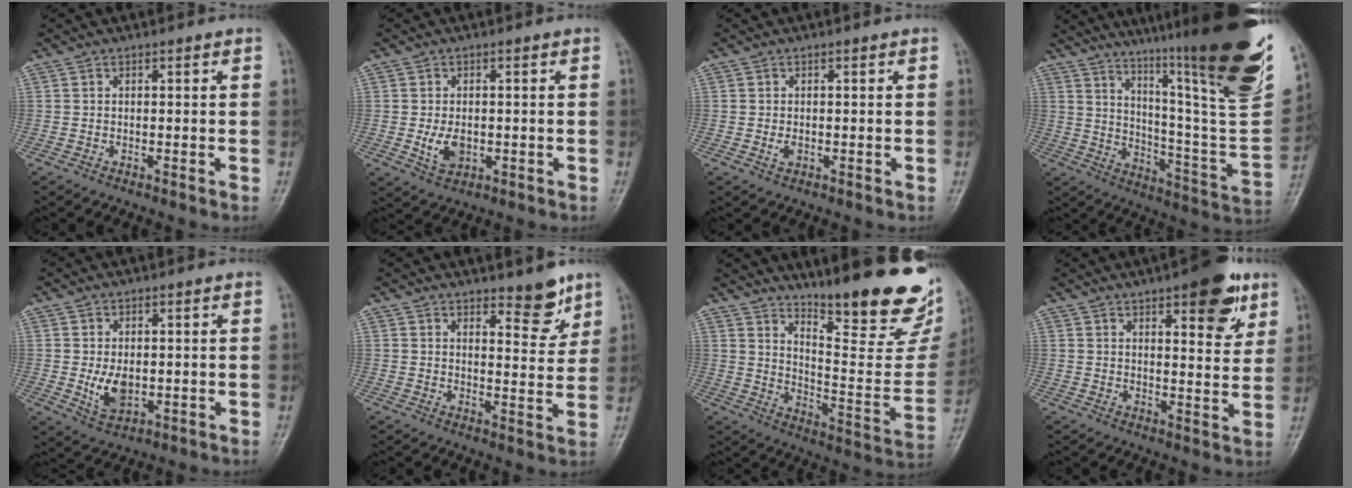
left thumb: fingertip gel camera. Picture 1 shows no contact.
{"total": 4.5, "force": [-0.5, 2.9, 3.3], "torque": [-0.055, -0.006, -0.002]}
{"total": 1.4, "force": [-0.1, 0.9, 1.1], "torque": [-0.017, -0.002, 0.001]}
{"total": 34.0, "force": [21.3, 4.3, 26.1], "torque": [-0.316, -0.100, 0.312]}
{"total": 5.5, "force": [-0.1, 3.5, 4.2], "torque": [-0.067, -0.012, 0.008]}
{"total": 6.2, "force": [4.6, 2.1, 3.6], "torque": [-0.028, -0.039, 0.064]}
{"total": 26.6, "force": [19.7, 6.0, 16.8], "torque": [-0.205, -0.132, 0.274]}
{"total": 11.7, "force": [6.5, 4.1, 8.8], "torque": [-0.087, -0.029, 0.083]}